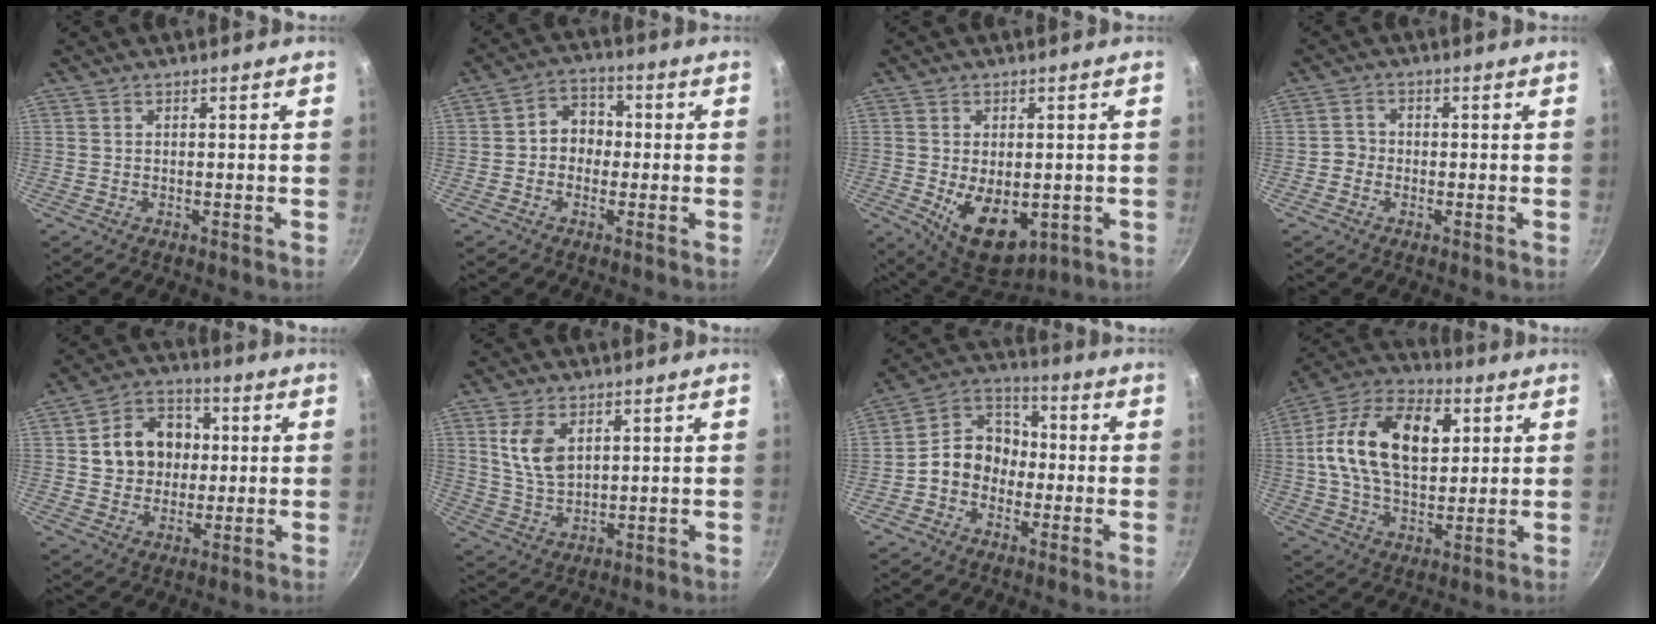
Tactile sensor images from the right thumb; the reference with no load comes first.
{"total": 6.6, "force": [-0.4, 5.6, 3.6], "torque": [-0.017, 0.020, -0.018]}
{"total": 11.1, "force": [-2.0, 6.7, 8.6], "torque": [-0.108, -0.014, -0.009]}
{"total": 2.3, "force": [-0.9, 2.0, 0.6], "torque": [0.005, 0.011, -0.023]}
{"total": 12.2, "force": [1.7, 10.3, 6.4], "torque": [-0.070, 0.013, 0.022]}
{"total": 7.9, "force": [2.8, 4.9, 5.5], "torque": [-0.097, -0.019, 0.060]}
{"total": 10.0, "force": [-2.1, 8.3, 5.2], "torque": [-0.044, 0.044, -0.057]}
{"total": 20.2, "force": [4.2, 12.8, 15.0], "torque": [-0.235, 0.011, 0.057]}